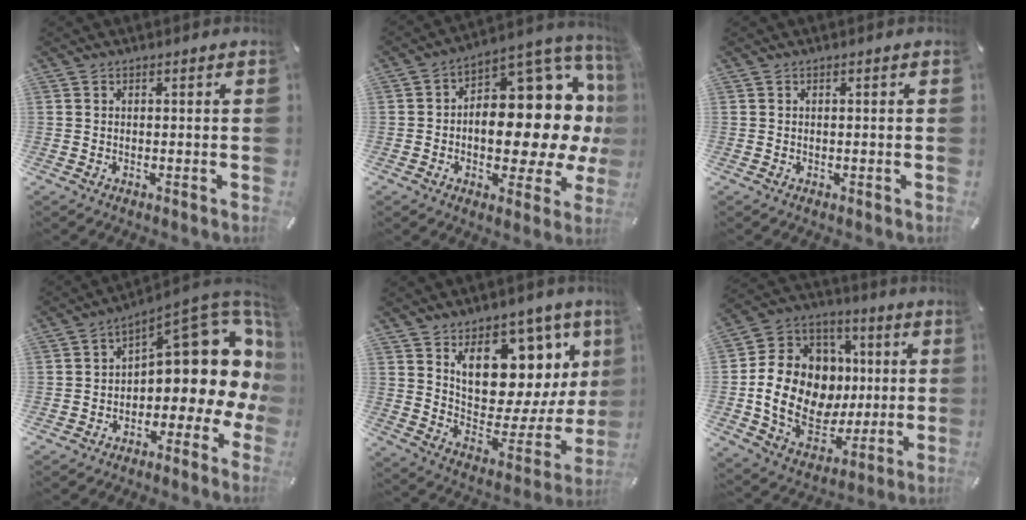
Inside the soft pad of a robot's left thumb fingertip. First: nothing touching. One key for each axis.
{"total": 17.7, "fx": 1.8, "fy": 10.9, "fz": 13.8, "tx": -0.141, "ty": -0.055, "tz": 0.030}
{"total": 0.0}
{"total": 14.2, "fx": 6.4, "fy": 6.9, "fz": 10.6, "tx": -0.123, "ty": -0.073, "tz": 0.102}
{"total": 16.0, "fx": 7.8, "fy": 10.5, "fz": 9.2, "tx": -0.105, "ty": -0.089, "tz": 0.133}
{"total": 18.8, "fx": -0.5, "fy": 16.0, "fz": 9.9, "tx": -0.203, "ty": -0.006, "tz": 0.012}